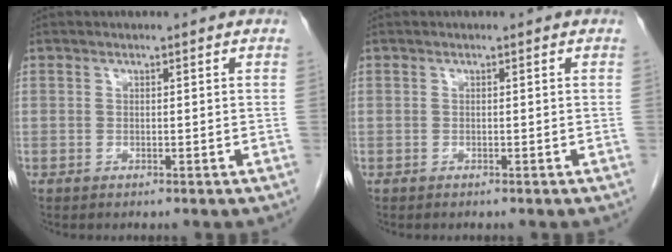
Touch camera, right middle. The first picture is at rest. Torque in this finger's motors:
{"motor_torque": [-0.18, 0.30, 0.05, 0.01]}